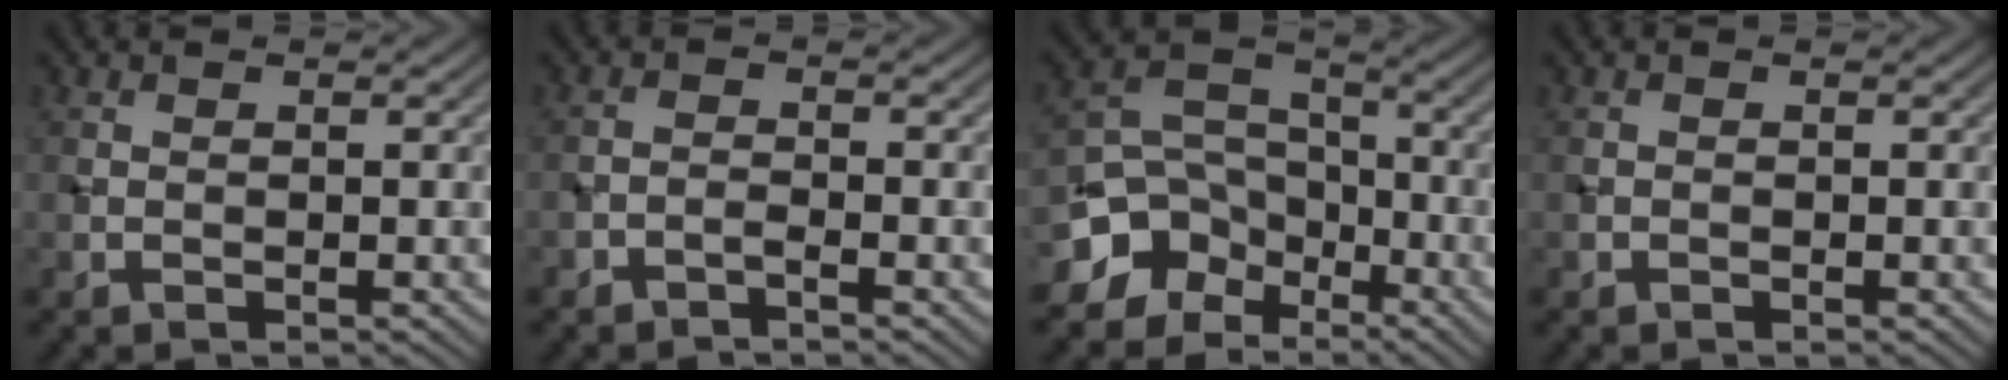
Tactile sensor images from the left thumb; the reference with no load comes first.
{"total": 1.4, "force": [-1.3, 0.4, 0.6], "torque": [-0.011, 0.003, -0.028]}
{"total": 11.0, "force": [-6.4, 8.1, 3.7], "torque": [-0.099, -0.018, -0.125]}
{"total": 0.0}